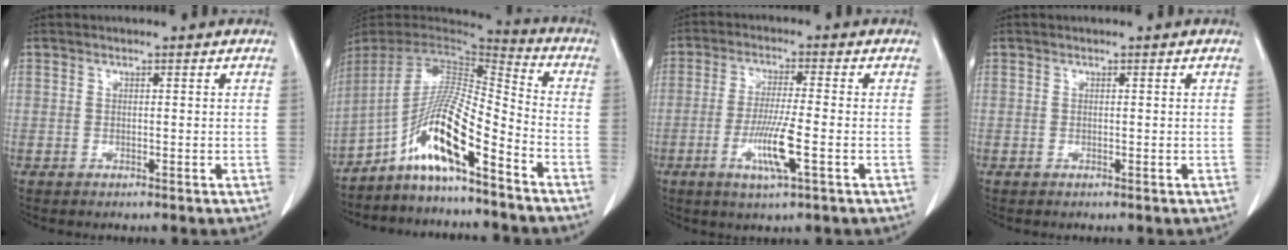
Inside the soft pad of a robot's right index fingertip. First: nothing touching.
{"total": 13.0, "force": [-7.8, 1.0, 10.4], "torque": [-0.190, 0.007, -0.144]}
{"total": 7.4, "force": [-2.5, 0.1, 6.9], "torque": [-0.132, -0.013, -0.046]}
{"total": 0.0}